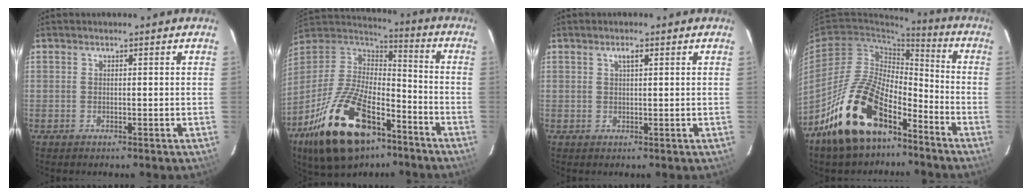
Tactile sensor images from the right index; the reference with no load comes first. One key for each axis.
{"total": 25.4, "fx": -14.4, "fy": 12.4, "fz": 16.9, "tx": -0.344, "ty": -0.016, "tz": -0.239}
{"total": 1.4, "fx": 0.7, "fy": 0.4, "fz": 1.2, "tx": -0.020, "ty": 0.005, "tz": 0.011}
{"total": 18.4, "fx": -11.9, "fy": 8.5, "fz": 11.1, "tx": -0.212, "ty": 0.017, "tz": -0.205}